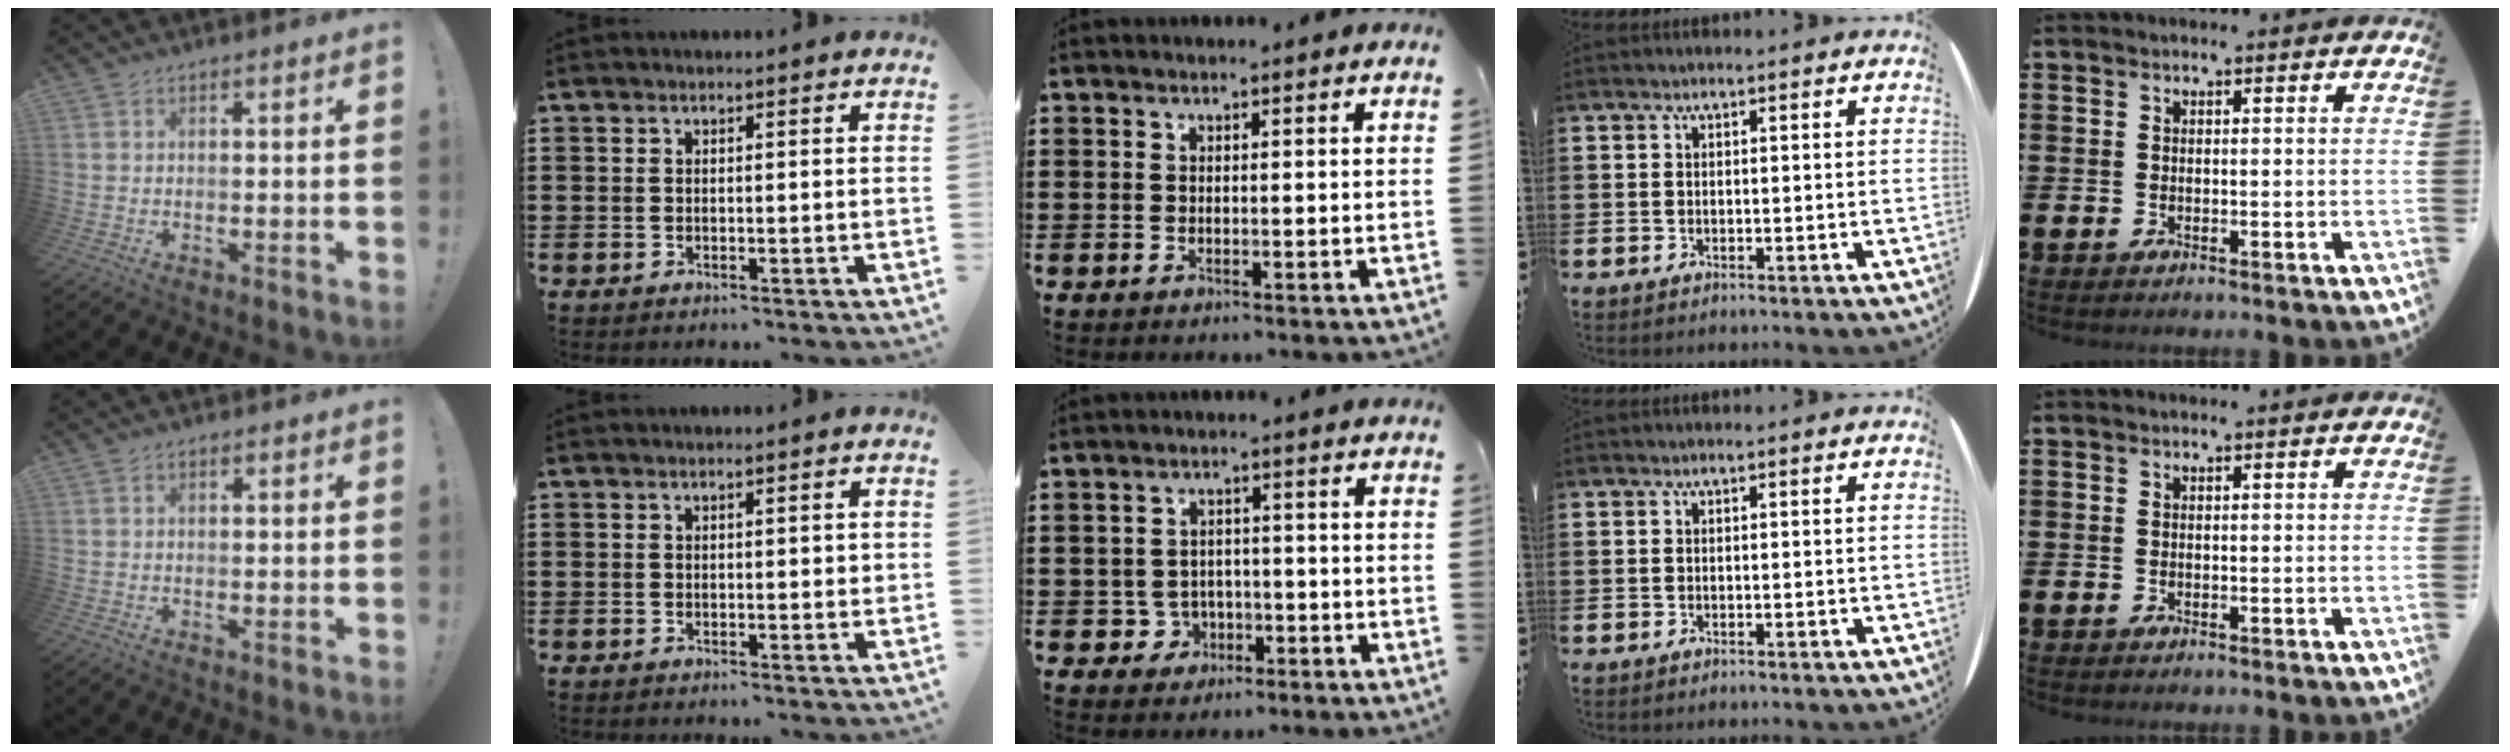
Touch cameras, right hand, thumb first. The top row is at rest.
{"thumb": {"total": 0.7, "force": [0.4, 0.4, 0.2], "torque": [0.001, 0.000, 0.007]}, "index": {"total": 0.6, "force": [0.2, 0.3, 0.5], "torque": [-0.010, 0.004, 0.002]}, "middle": {"total": 3.1, "force": [-1.6, 2.6, 0.8], "torque": [-0.025, 0.005, -0.036]}}